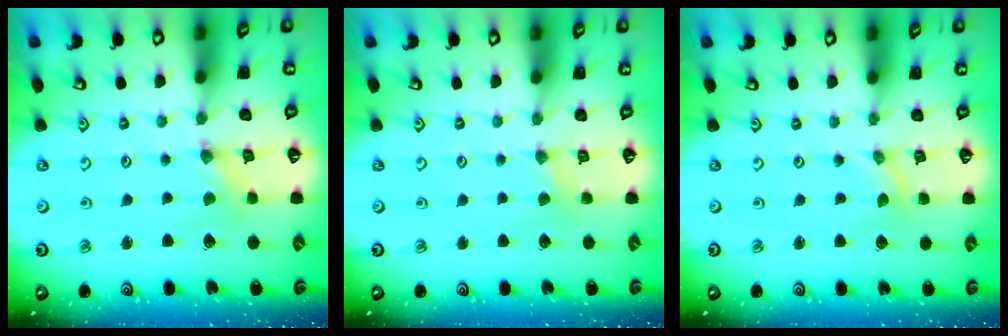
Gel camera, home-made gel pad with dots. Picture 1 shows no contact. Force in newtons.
{"total": 1.4, "press": 1.4, "slide": 0.4}
{"total": 0.0}